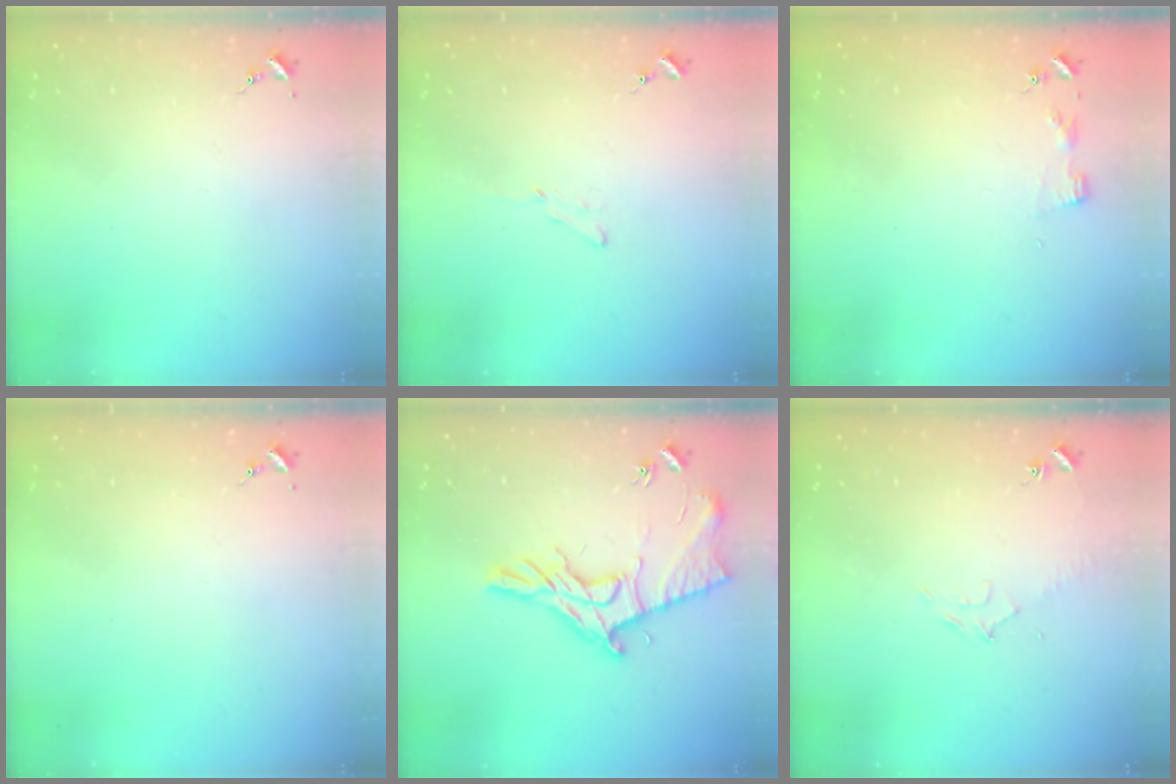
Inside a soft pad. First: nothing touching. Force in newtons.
{"total": 3.6, "press": 3.6, "slide": 0.4}
{"total": 2.9, "press": 2.9, "slide": 0.3}
{"total": 0.0}
{"total": 15.3, "press": 15.3, "slide": 0.6}
{"total": 6.6, "press": 6.6, "slide": 0.8}